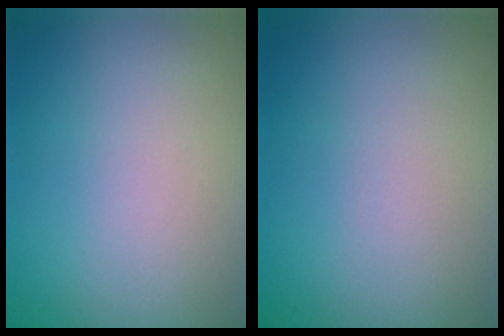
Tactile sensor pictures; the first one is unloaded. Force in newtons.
{"total": 0.0}